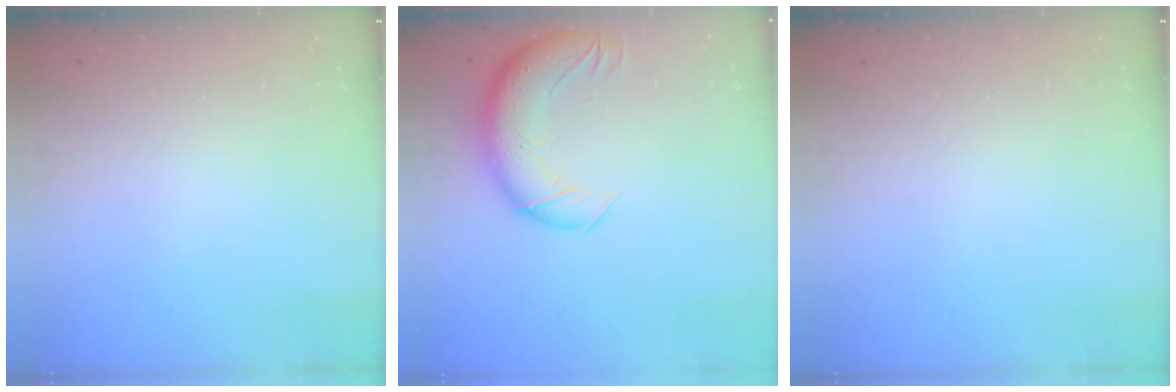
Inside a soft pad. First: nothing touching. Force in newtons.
{"total": 13.3, "press": 12.8, "slide": 3.6}
{"total": 0.0}